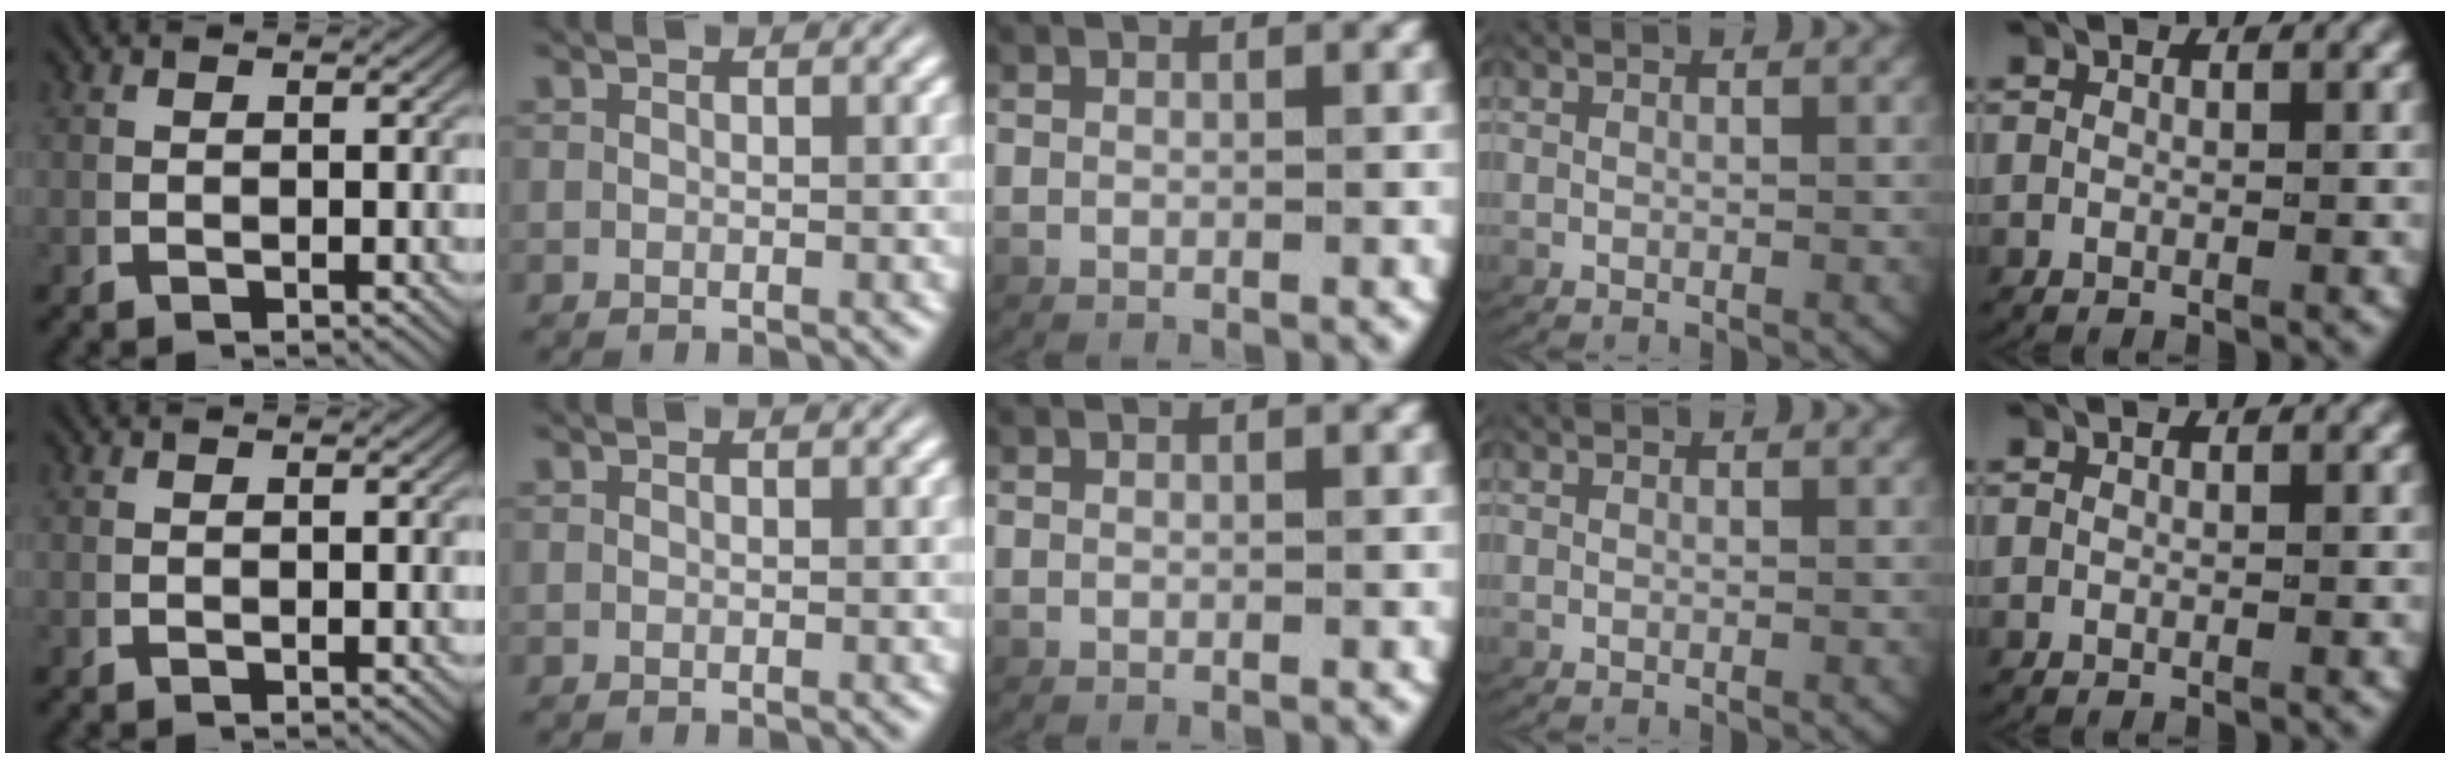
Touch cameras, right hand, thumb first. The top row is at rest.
{}